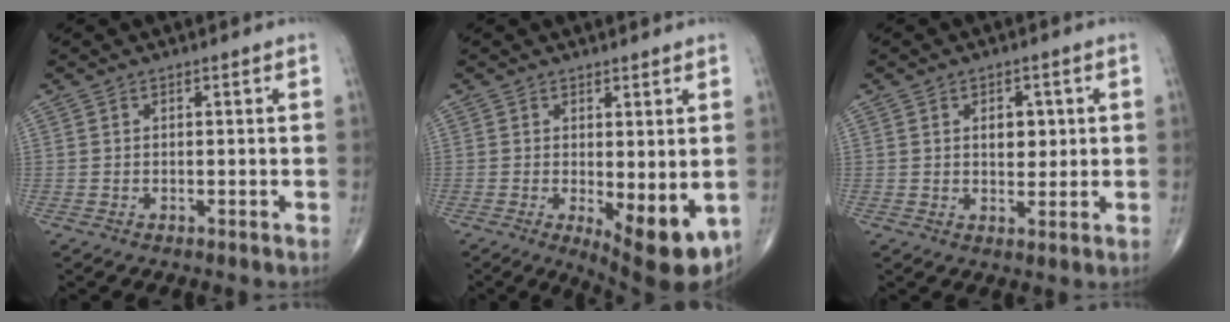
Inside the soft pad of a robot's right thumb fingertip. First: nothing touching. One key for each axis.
{"total": 10.1, "fx": -2.1, "fy": 3.6, "fz": 9.2, "tx": -0.113, "ty": -0.024, "tz": -0.018}
{"total": 4.4, "fx": 1.0, "fy": 2.9, "fz": 3.2, "tx": -0.021, "ty": -0.006, "tz": 0.013}